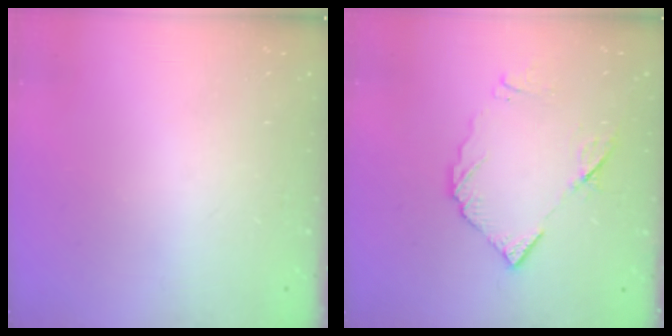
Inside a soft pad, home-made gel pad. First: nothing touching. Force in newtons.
{"total": 8.9, "press": 8.9, "slide": 0.4}